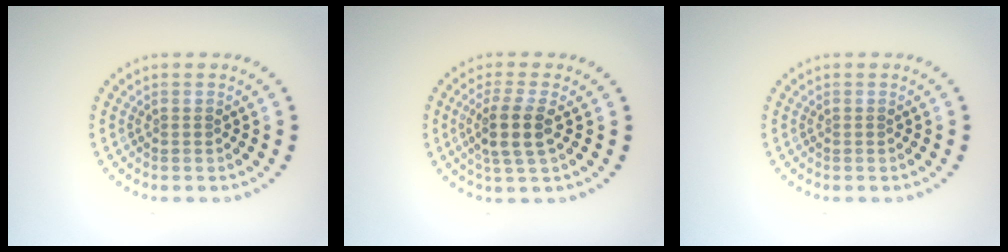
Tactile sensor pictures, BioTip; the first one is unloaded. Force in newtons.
{"total": 3.2, "press": 2.7, "slide": 1.8}
{"total": 0.0}